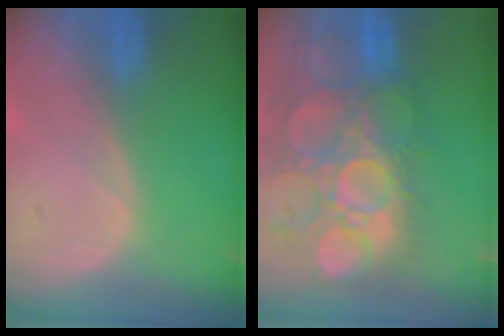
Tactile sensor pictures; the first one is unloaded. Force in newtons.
{"total": 13.8, "press": 12.5, "slide": 5.8}